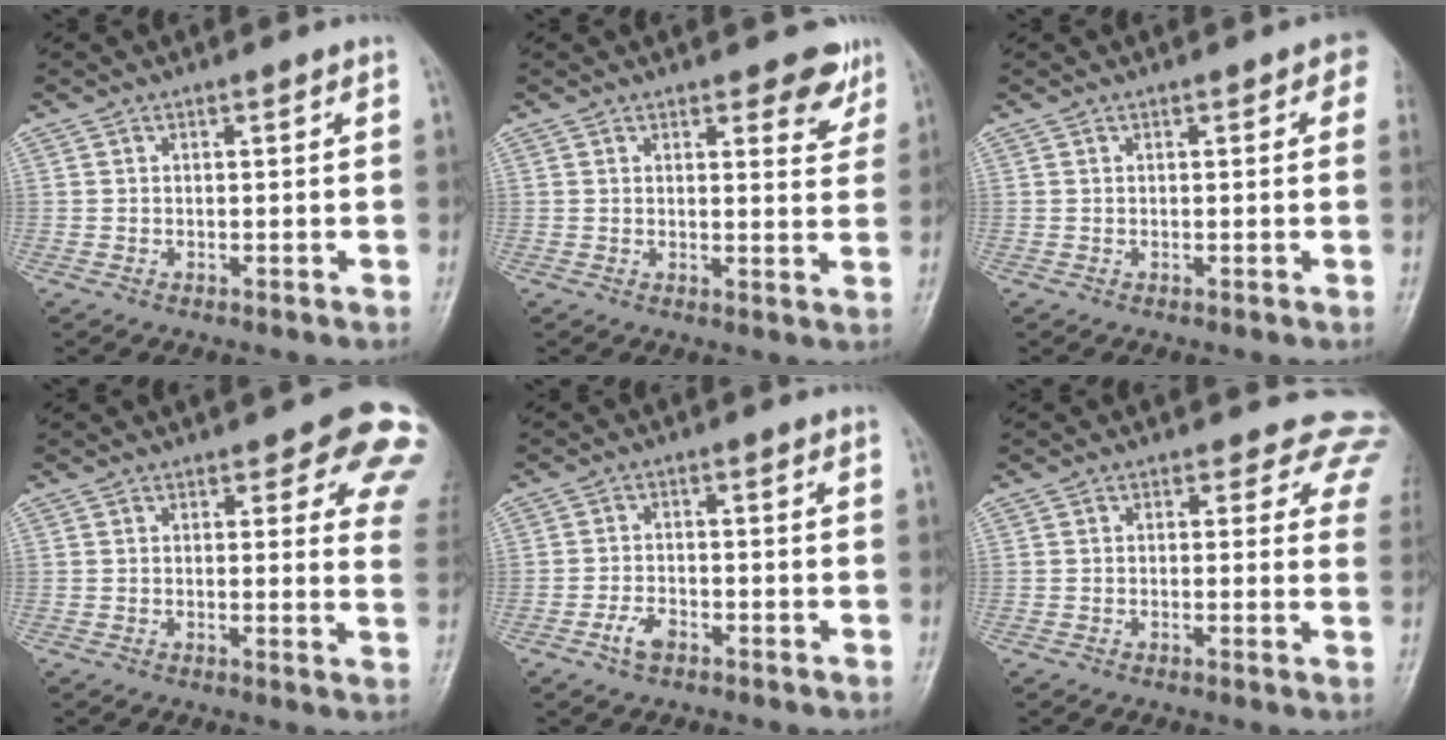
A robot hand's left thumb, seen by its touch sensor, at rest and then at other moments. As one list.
[{"total": 5.3, "force": [3.6, 2.4, 3.1], "torque": [-0.007, -0.020, 0.041]}, {"total": 2.7, "force": [0.9, 1.2, 2.2], "torque": [-0.007, 0.002, 0.002]}, {"total": 10.5, "force": [6.5, 4.1, 7.1], "torque": [-0.032, -0.029, 0.056]}, {"total": 3.4, "force": [-2.0, 1.7, 2.1], "torque": [-0.042, 0.015, -0.038]}, {"total": 7.1, "force": [5.1, 4.3, 2.5], "torque": [0.017, -0.014, 0.025]}]